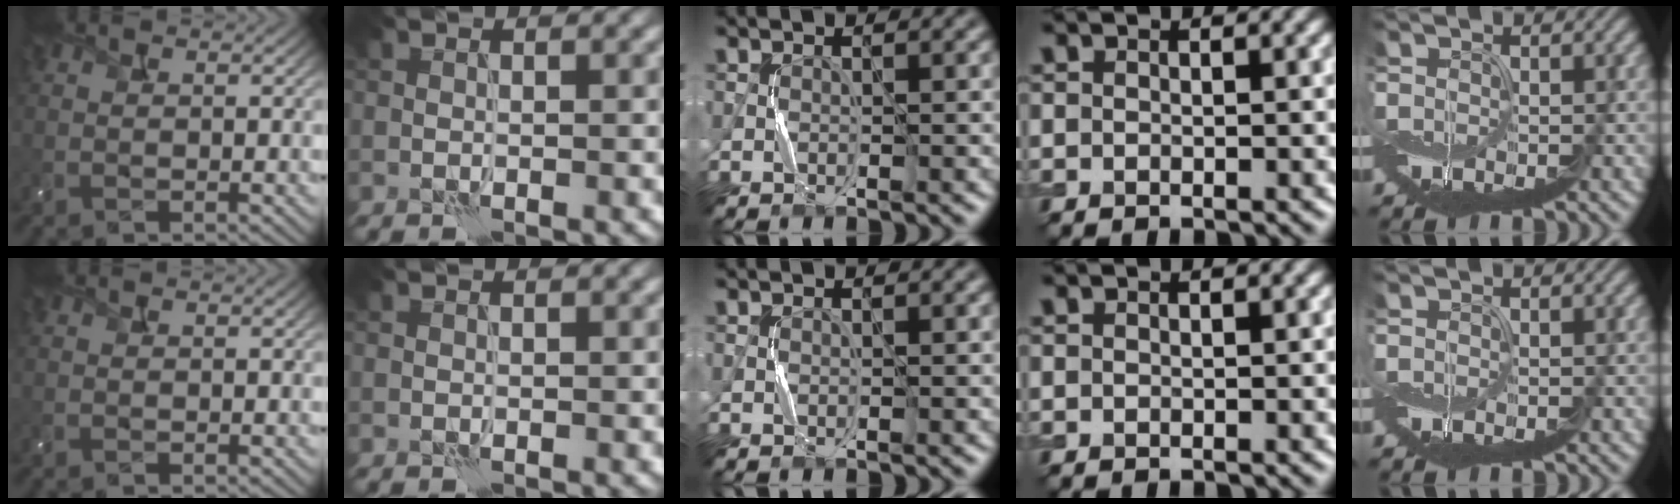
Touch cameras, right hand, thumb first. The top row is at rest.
{}